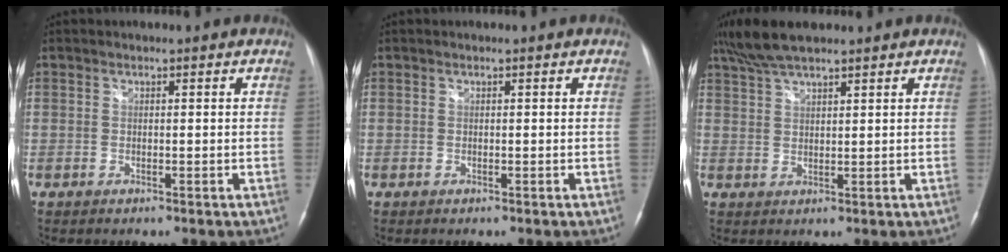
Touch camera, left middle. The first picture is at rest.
{"total": 0.0}
{"total": 7.2, "force": [5.9, 1.1, 3.9], "torque": [-0.085, 0.027, 0.113]}